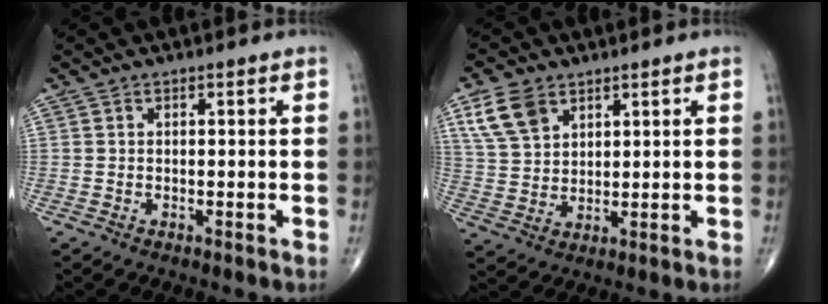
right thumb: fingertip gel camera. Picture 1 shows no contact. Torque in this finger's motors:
{"motor_torque": [-1.11, 1.13, 0.03, -0.02, 0.05]}